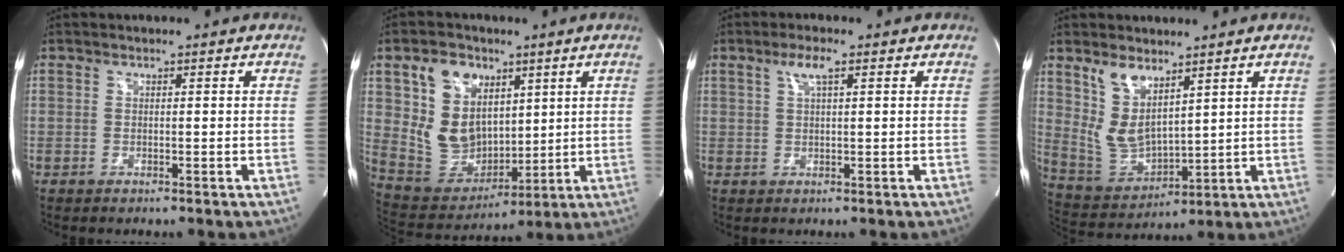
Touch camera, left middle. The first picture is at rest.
{"total": 13.0, "force": [4.7, 9.7, 7.3], "torque": [-0.162, 0.027, 0.107]}
{"total": 3.0, "force": [1.5, 0.4, 2.6], "torque": [-0.054, 0.007, 0.028]}
{"total": 8.3, "force": [4.7, 3.7, 5.7], "torque": [-0.118, -0.005, 0.110]}